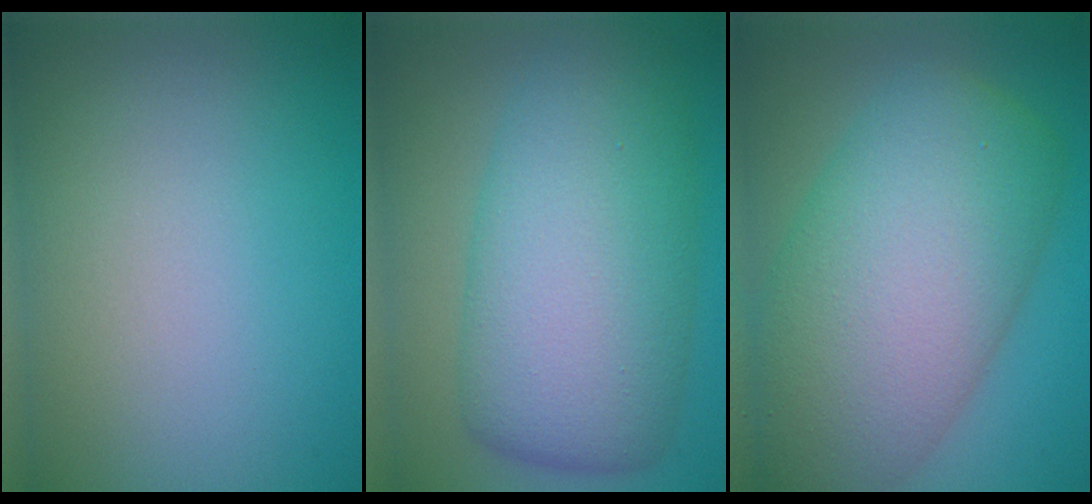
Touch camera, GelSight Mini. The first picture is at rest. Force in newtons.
{"total": 10.6, "press": 10.6, "slide": 0.3}
{"total": 12.9, "press": 12.9, "slide": 0.6}